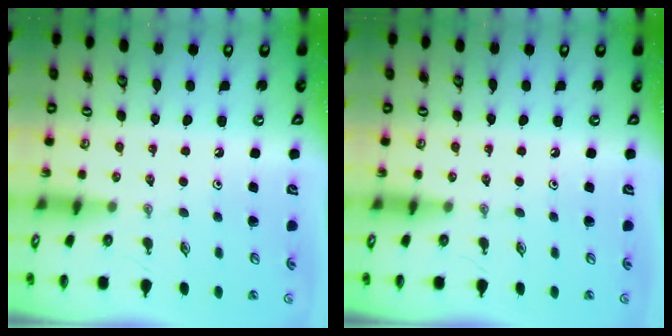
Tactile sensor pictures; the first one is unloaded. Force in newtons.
{"total": 0.0}